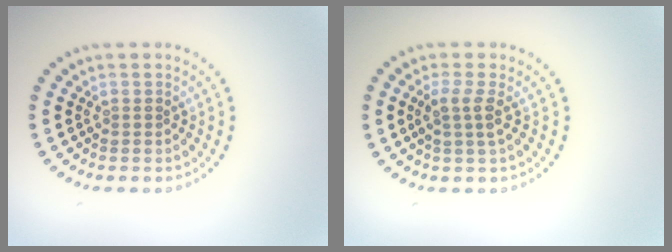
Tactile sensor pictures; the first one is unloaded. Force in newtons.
{"total": 1.9, "press": 1.6, "slide": 1.1}